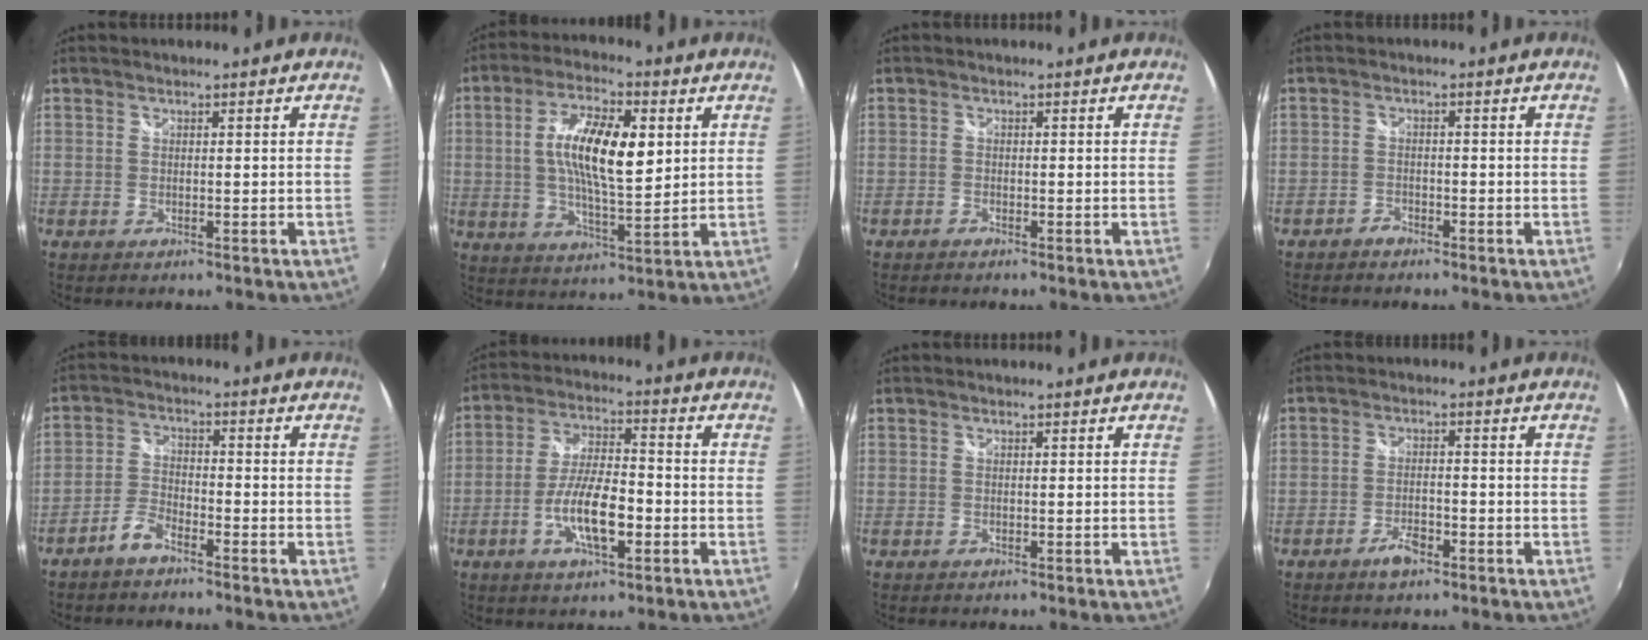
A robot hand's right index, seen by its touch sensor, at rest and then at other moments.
{"total": 12.7, "force": [2.3, 4.4, 11.7], "torque": [-0.218, 0.007, 0.039]}
{"total": 0.8, "force": [-0.7, 0.3, 0.1], "torque": [-0.006, -0.002, -0.016]}
{"total": 2.0, "force": [-1.7, 0.9, 0.3], "torque": [-0.014, 0.002, -0.034]}
{"total": 4.1, "force": [-3.2, 1.4, 2.0], "torque": [-0.057, 0.010, -0.067]}
{"total": 10.4, "force": [-3.6, 3.2, 9.2], "torque": [-0.182, 0.000, -0.064]}
{"total": 0.0}
{"total": 4.0, "force": [-2.6, 1.6, 2.6], "torque": [-0.058, -0.001, -0.046]}